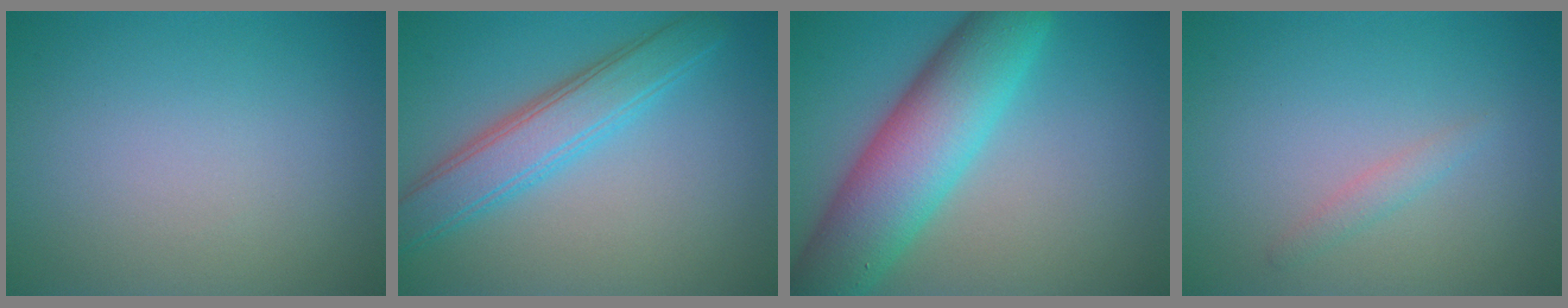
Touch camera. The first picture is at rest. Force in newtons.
{"total": 4.8, "press": 4.8, "slide": 0.2}
{"total": 9.6, "press": 9.5, "slide": 0.4}
{"total": 1.1, "press": 1.1, "slide": 0.2}